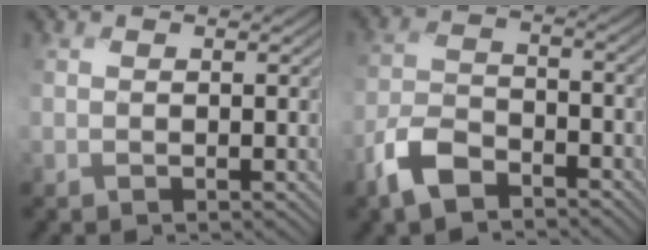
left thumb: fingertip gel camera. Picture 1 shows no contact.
{"total": 6.9, "force": [-5.1, 3.3, 3.3], "torque": [-0.071, 0.000, -0.120]}